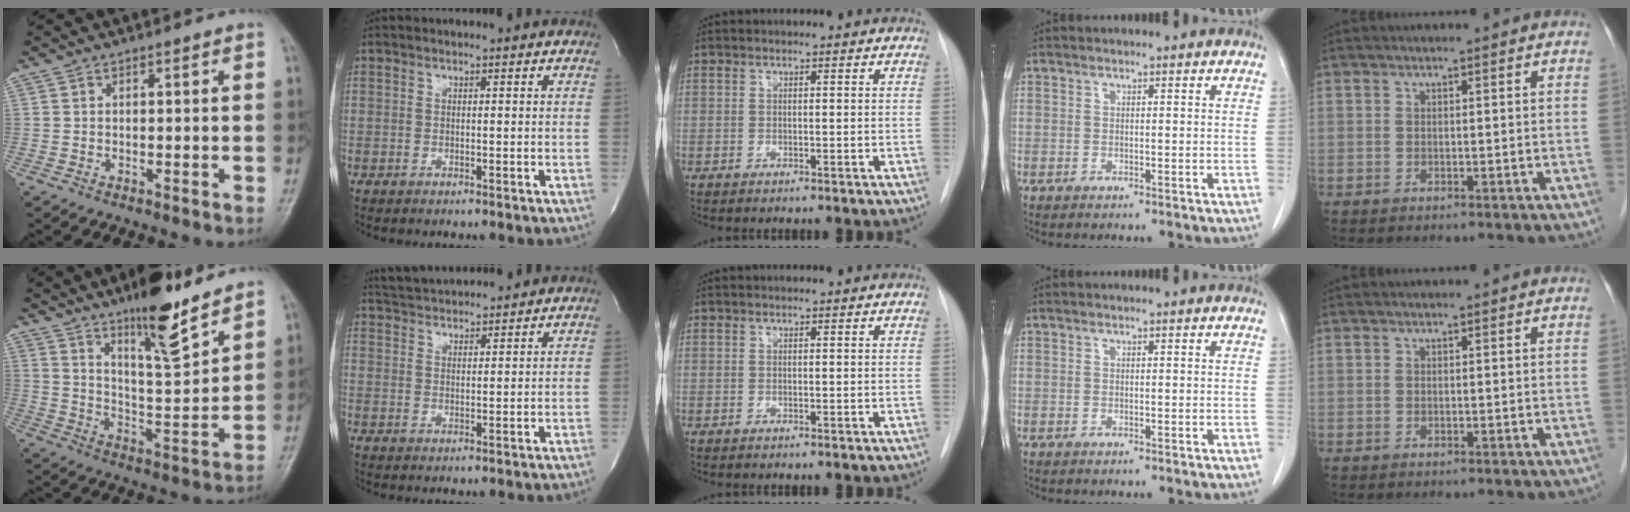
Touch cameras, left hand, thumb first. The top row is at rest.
{"thumb": {"total": 13.7, "force": [10.2, 2.7, 8.8], "torque": [-0.126, -0.073, 0.173]}, "index": {"total": 5.8, "force": [5.7, 0.3, 1.1], "torque": [-0.029, 0.032, 0.096]}}